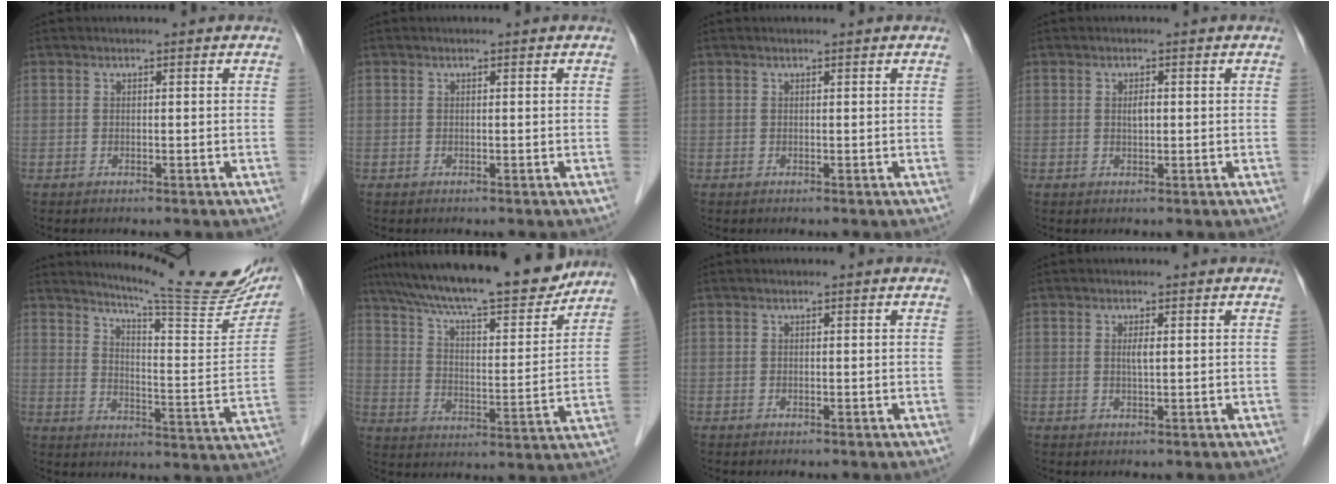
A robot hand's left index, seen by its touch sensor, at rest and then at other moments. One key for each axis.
{"total": 0.0}
{"total": 0.5, "fx": -0.5, "fy": -0.1, "fz": -0.1, "tx": 0.001, "ty": 0.002, "tz": -0.009}
{"total": 1.3, "fx": -0.9, "fy": 0.4, "fz": 0.9, "tx": -0.015, "ty": -0.006, "tz": -0.015}
{"total": 19.3, "fx": 16.8, "fy": 1.5, "fz": 9.4, "tx": -0.130, "ty": -0.072, "tz": 0.207}
{"total": 21.6, "fx": 18.4, "fy": 3.6, "fz": 10.8, "tx": -0.179, "ty": 0.002, "tz": 0.268}
{"total": 0.0}
{"total": 1.3, "fx": -0.8, "fy": 0.0, "fz": 1.1, "tx": -0.025, "ty": -0.007, "tz": -0.013}